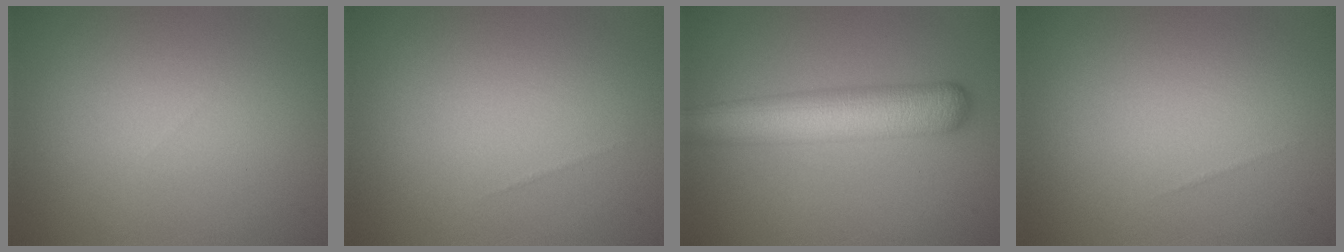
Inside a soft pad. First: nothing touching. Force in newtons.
{"total": 0.0}
{"total": 7.6, "press": 7.6, "slide": 0.2}
{"total": 0.0}